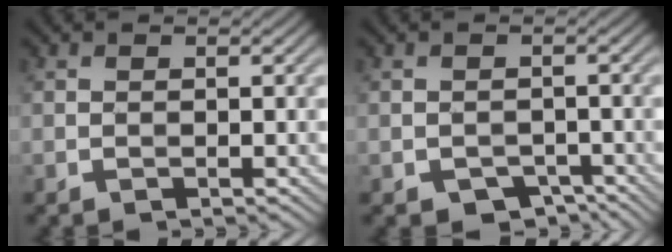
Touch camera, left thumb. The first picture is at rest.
{"total": 3.4, "force": [-2.2, 2.1, 1.5], "torque": [-0.023, -0.010, -0.034]}